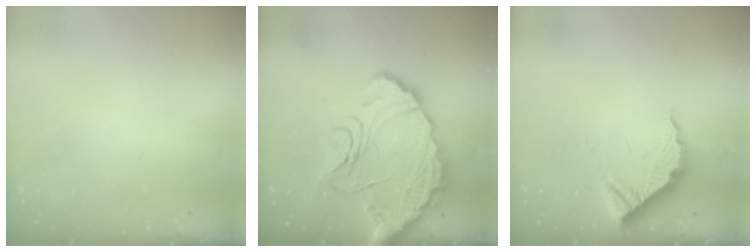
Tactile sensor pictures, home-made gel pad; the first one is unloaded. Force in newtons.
{"total": 18.5, "press": 18.5, "slide": 0.8}
{"total": 9.5, "press": 9.5, "slide": 0.5}